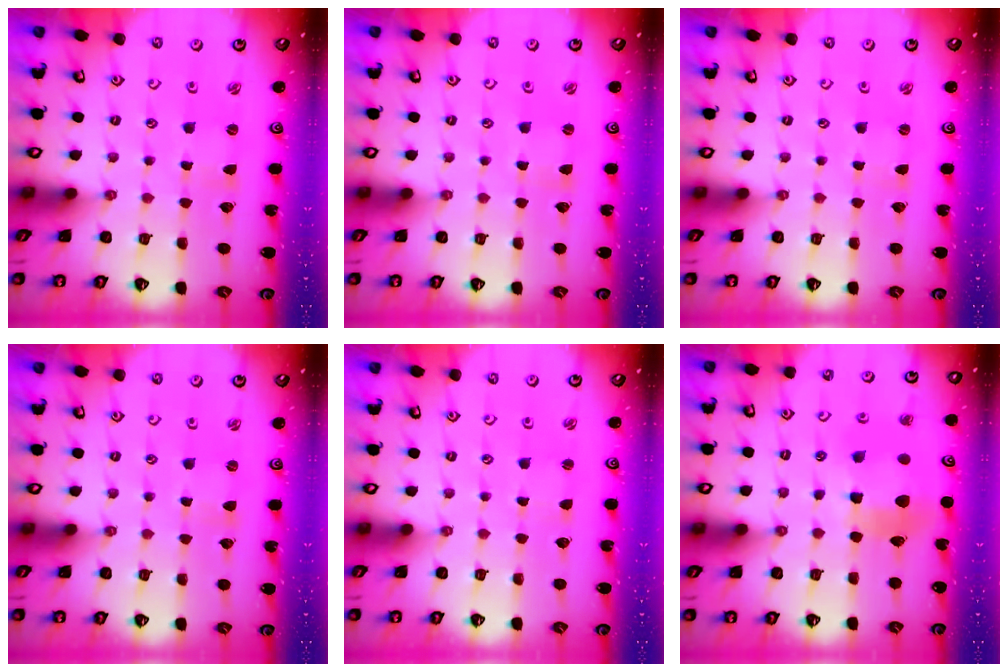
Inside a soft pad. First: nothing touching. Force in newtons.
{"total": 0.0}
{"total": 0.0}
{"total": 0.0}
{"total": 0.0}
{"total": 10.5, "press": 10.4, "slide": 1.2}